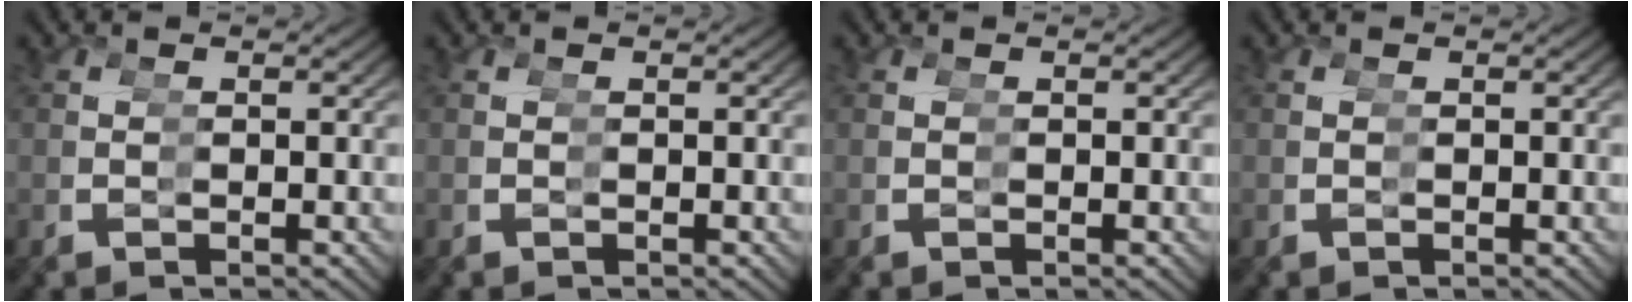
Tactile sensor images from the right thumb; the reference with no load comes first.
{"total": 0.0}
{"total": 0.0}
{"total": 0.0}